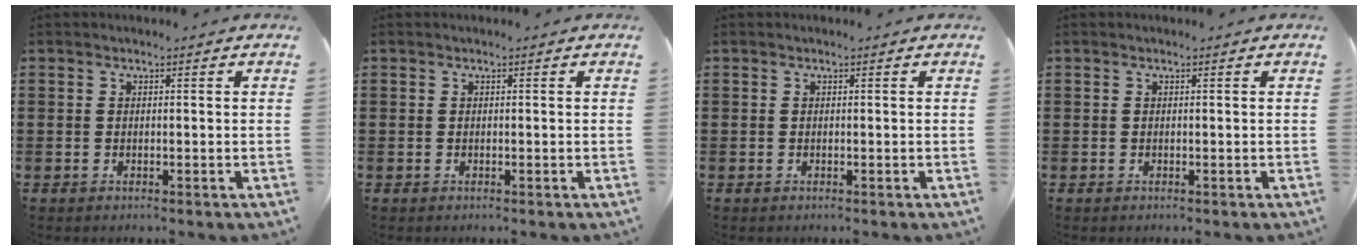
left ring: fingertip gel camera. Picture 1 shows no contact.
{"total": 0.0}
{"total": 0.0}
{"total": 0.0}